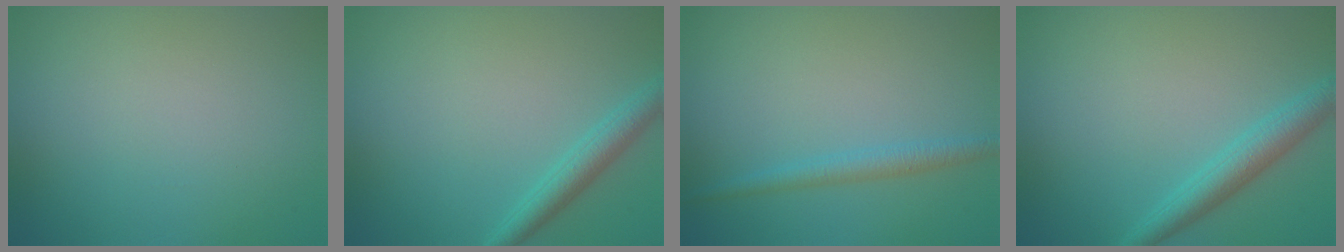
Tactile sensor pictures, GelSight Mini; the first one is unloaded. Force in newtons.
{"total": 2.4, "press": 2.4, "slide": 0.1}
{"total": 1.8, "press": 1.8, "slide": 0.1}
{"total": 3.0, "press": 3.0, "slide": 0.0}